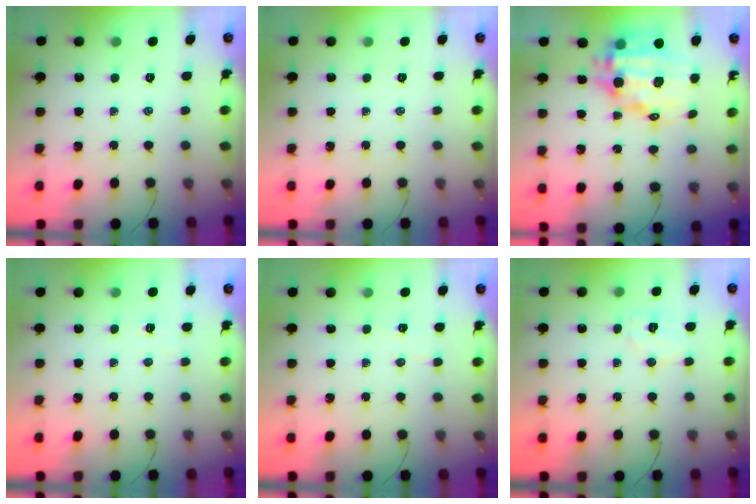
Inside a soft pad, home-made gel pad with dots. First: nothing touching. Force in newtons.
{"total": 0.0}
{"total": 13.5, "press": 13.1, "slide": 3.5}
{"total": 2.9, "press": 2.8, "slide": 0.6}
{"total": 2.7, "press": 2.6, "slide": 0.8}
{"total": 6.1, "press": 6.0, "slide": 1.0}